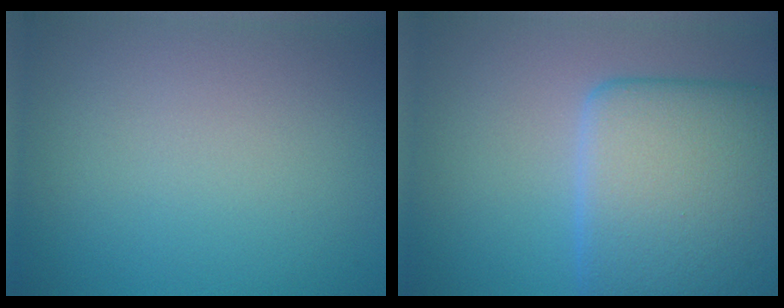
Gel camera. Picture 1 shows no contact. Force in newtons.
{"total": 10.8, "press": 10.8, "slide": 0.7}